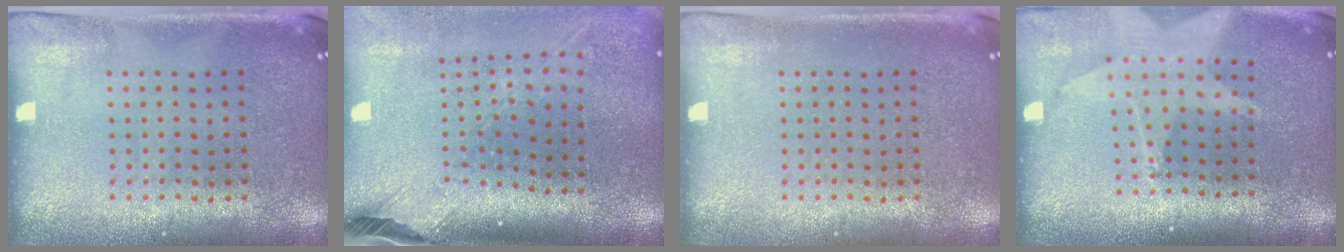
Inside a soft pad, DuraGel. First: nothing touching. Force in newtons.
{"total": 2.6, "press": 1.8, "slide": 1.8}
{"total": 0.0}
{"total": 2.0, "press": 1.5, "slide": 1.3}